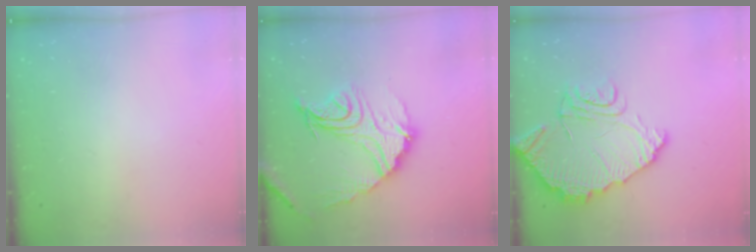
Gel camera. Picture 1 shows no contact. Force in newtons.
{"total": 18.2, "press": 18.1, "slide": 1.6}
{"total": 15.3, "press": 15.3, "slide": 1.4}